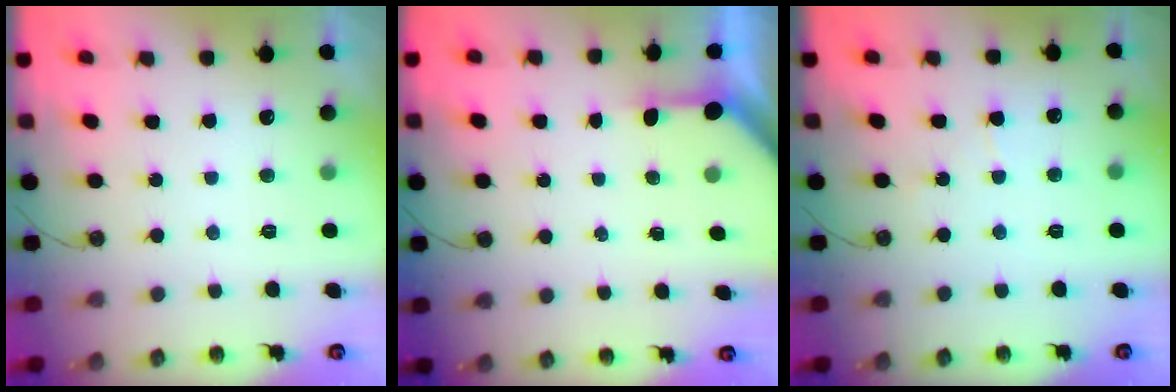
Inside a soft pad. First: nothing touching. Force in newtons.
{"total": 3.1, "press": 3.1, "slide": 0.2}
{"total": 3.3, "press": 3.3, "slide": 0.4}